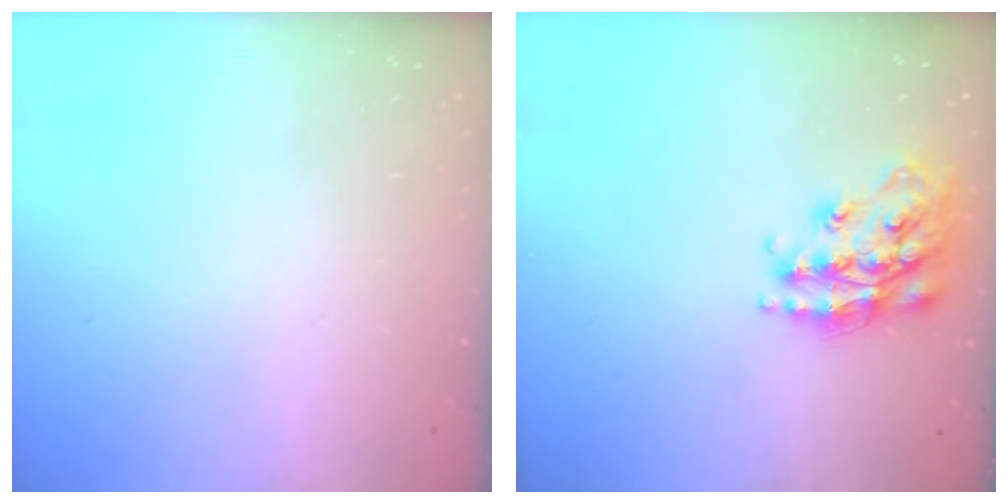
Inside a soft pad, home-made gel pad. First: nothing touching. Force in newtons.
{"total": 18.8, "press": 18.7, "slide": 1.2}